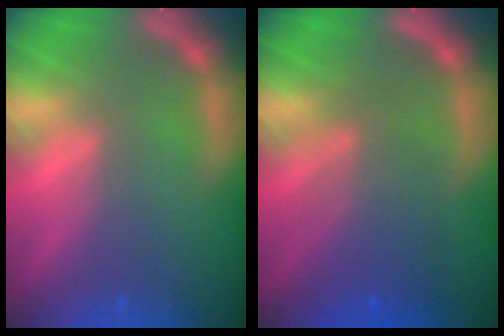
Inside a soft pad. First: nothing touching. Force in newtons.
{"total": 5.6}